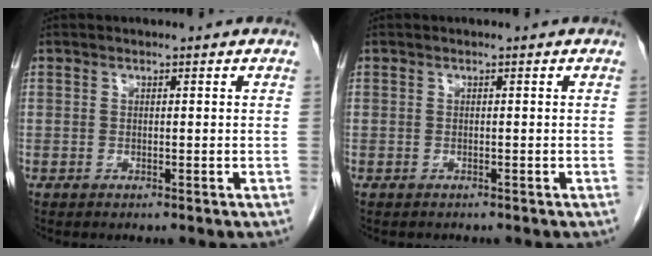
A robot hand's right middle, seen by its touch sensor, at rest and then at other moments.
{"total": 0.9, "force": [-0.8, 0.3, 0.2], "torque": [-0.008, -0.001, -0.011]}